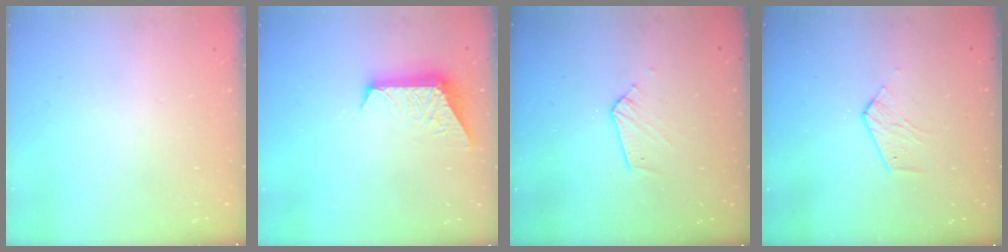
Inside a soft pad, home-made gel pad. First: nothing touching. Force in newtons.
{"total": 8.4, "press": 8.4, "slide": 0.6}
{"total": 6.2, "press": 6.2, "slide": 0.3}
{"total": 3.9, "press": 3.9, "slide": 0.3}